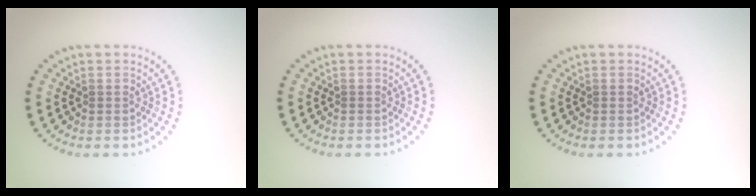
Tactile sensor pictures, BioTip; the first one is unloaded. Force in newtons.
{"total": 0.0}
{"total": 0.0}